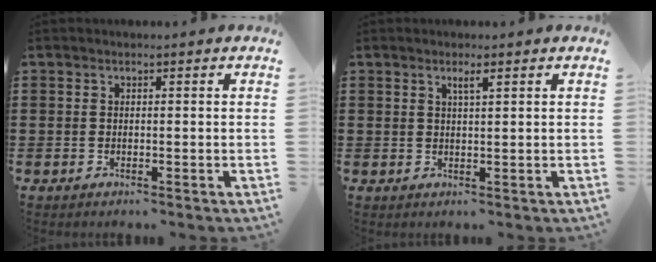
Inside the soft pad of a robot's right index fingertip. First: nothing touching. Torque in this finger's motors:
{"motor_torque": [0.24, -0.20, 0.01, 0.04]}